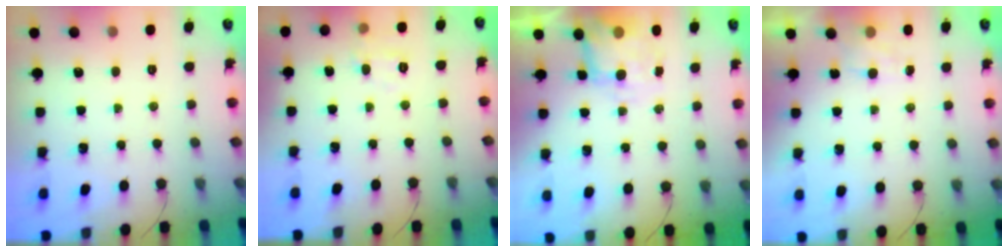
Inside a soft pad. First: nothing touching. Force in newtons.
{"total": 6.5, "press": 6.3, "slide": 1.2}
{"total": 6.5, "press": 6.4, "slide": 1.2}
{"total": 4.1, "press": 3.9, "slide": 1.2}